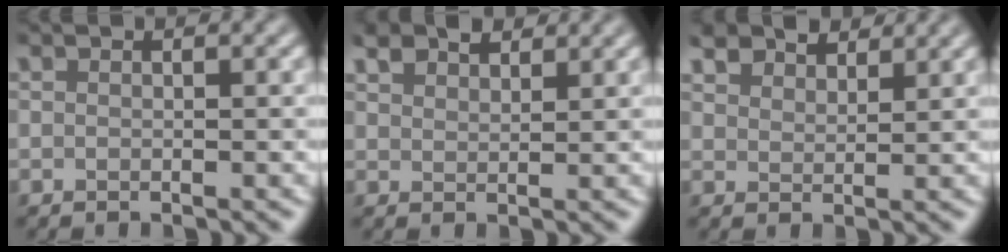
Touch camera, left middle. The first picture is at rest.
{"total": 2.9, "force": [2.3, 1.3, 1.1], "torque": [-0.024, 0.010, 0.046]}
{"total": 4.2, "force": [3.7, 1.7, 1.3], "torque": [-0.035, 0.005, 0.067]}